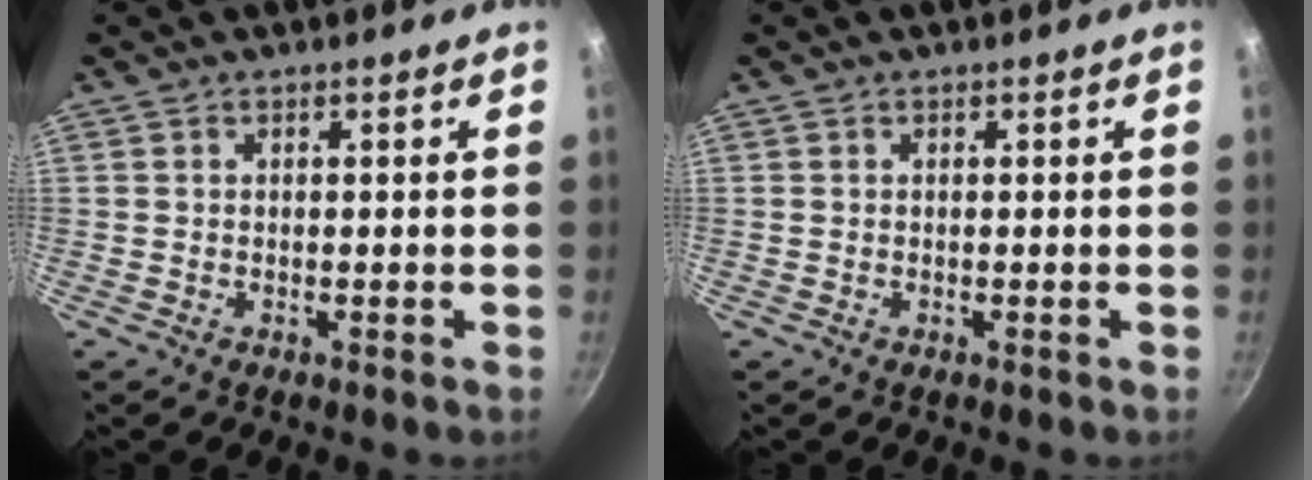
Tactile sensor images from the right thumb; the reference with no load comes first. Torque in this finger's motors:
{"motor_torque": [-0.08, 0.07, 0.00, 0.00, 0.00]}